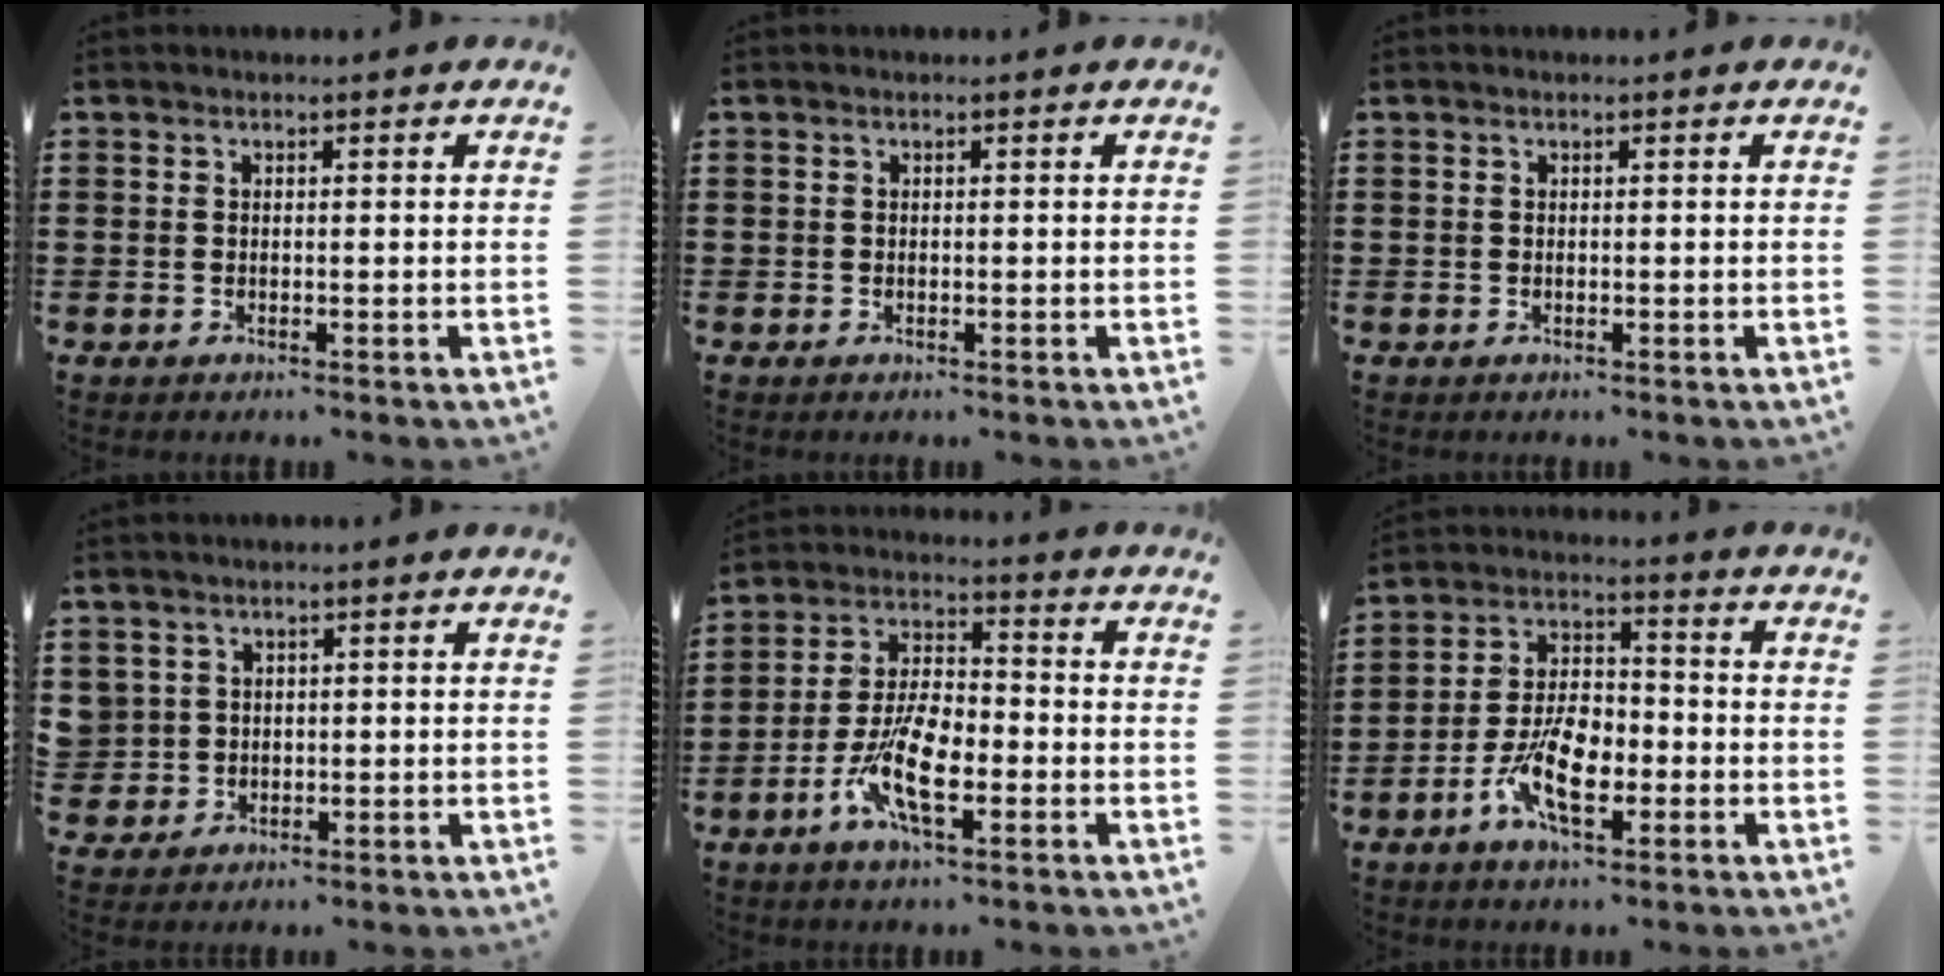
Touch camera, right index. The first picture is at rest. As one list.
[{"total": 0.0}, {"total": 0.0}, {"total": 2.2, "force": [0.7, 2.1, -0.1], "torque": [-0.009, 0.012, 0.010]}, {"total": 9.6, "force": [-4.0, 3.9, 7.8], "torque": [-0.174, -0.004, -0.077]}, {"total": 9.5, "force": [-3.9, 4.8, 7.3], "torque": [-0.151, -0.003, -0.075]}]